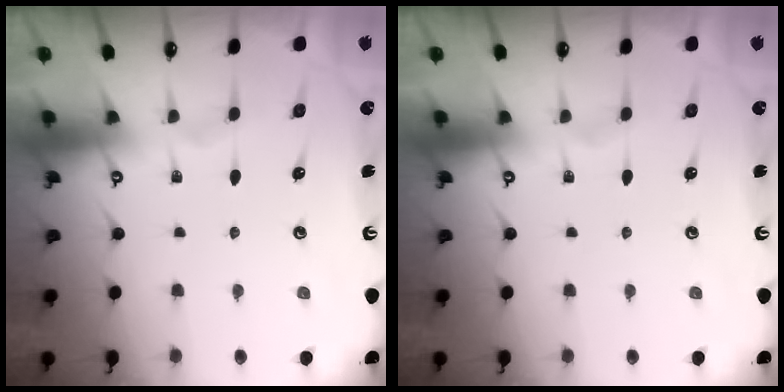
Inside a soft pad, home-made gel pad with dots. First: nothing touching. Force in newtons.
{"total": 0.0}